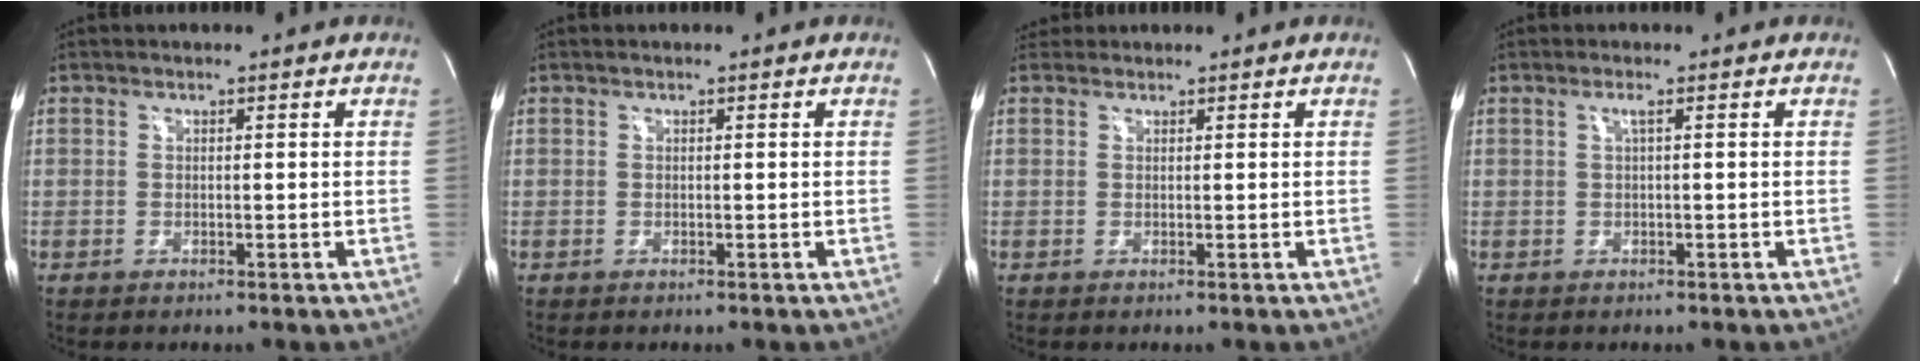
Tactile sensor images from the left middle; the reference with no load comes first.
{"total": 0.0}
{"total": 1.3, "force": [1.2, 0.5, -0.3], "torque": [-0.002, 0.013, 0.020]}
{"total": 0.9, "force": [0.3, -0.3, 0.8], "torque": [-0.021, -0.002, 0.008]}